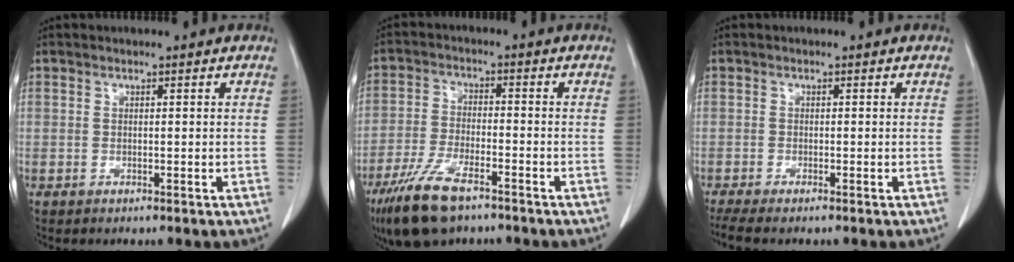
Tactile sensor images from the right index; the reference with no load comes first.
{"total": 10.3, "force": [-7.1, 3.0, 6.9], "torque": [-0.141, -0.018, -0.127]}
{"total": 4.0, "force": [-3.3, 0.3, 2.2], "torque": [-0.038, -0.009, -0.057]}